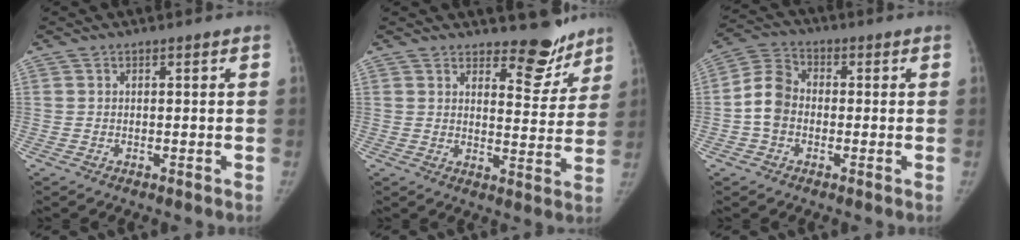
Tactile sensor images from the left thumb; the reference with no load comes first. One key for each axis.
{"total": 8.7, "fx": 7.4, "fy": 3.7, "fz": 2.8, "tx": 0.003, "ty": -0.062, "tz": 0.098}
{"total": 7.4, "fx": -1.1, "fy": 5.9, "fz": 4.4, "tx": -0.077, "ty": 0.026, "tz": -0.035}